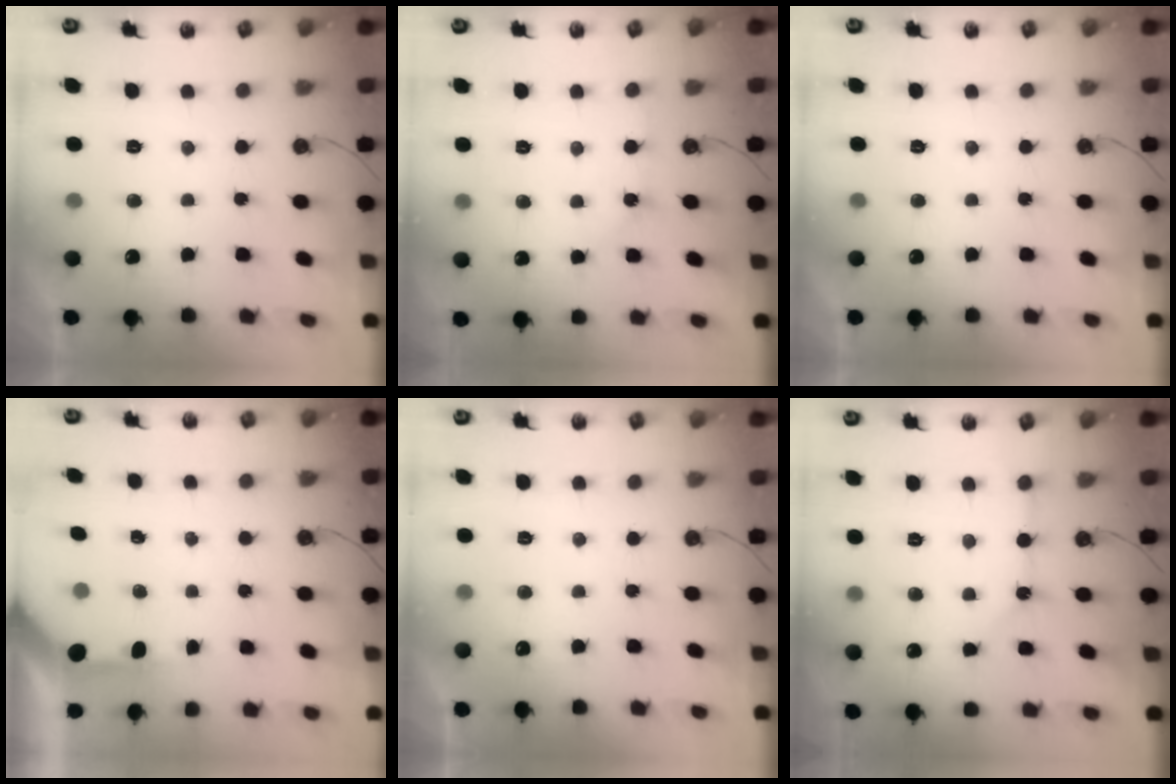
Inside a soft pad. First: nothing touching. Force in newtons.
{"total": 4.1, "press": 4.1, "slide": 0.2}
{"total": 0.0}
{"total": 3.8, "press": 3.7, "slide": 0.2}
{"total": 2.9, "press": 2.9, "slide": 0.5}
{"total": 3.9, "press": 3.8, "slide": 0.4}